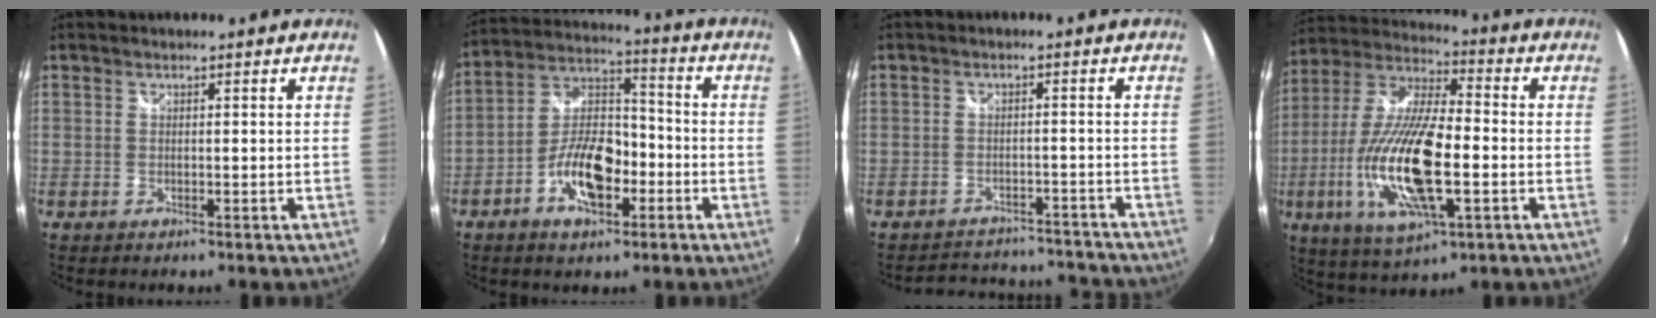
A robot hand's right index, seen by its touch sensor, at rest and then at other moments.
{"total": 12.2, "force": [-5.2, 6.0, 9.3], "torque": [-0.182, 0.017, -0.089]}
{"total": 12.7, "force": [-11.6, 4.5, 2.4], "torque": [-0.053, 0.031, -0.139]}
{"total": 20.4, "force": [-5.0, 6.5, 18.7], "torque": [-0.377, -0.023, -0.092]}